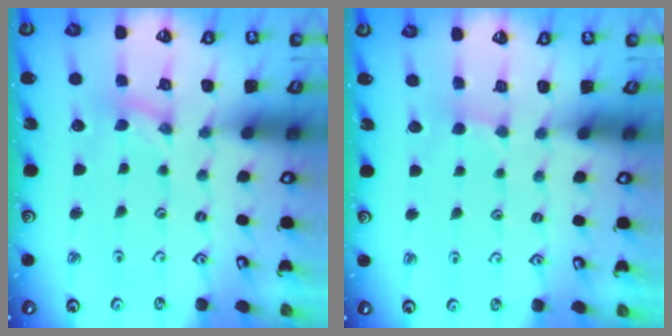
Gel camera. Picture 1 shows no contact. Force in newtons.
{"total": 1.6, "press": 1.5, "slide": 0.2}